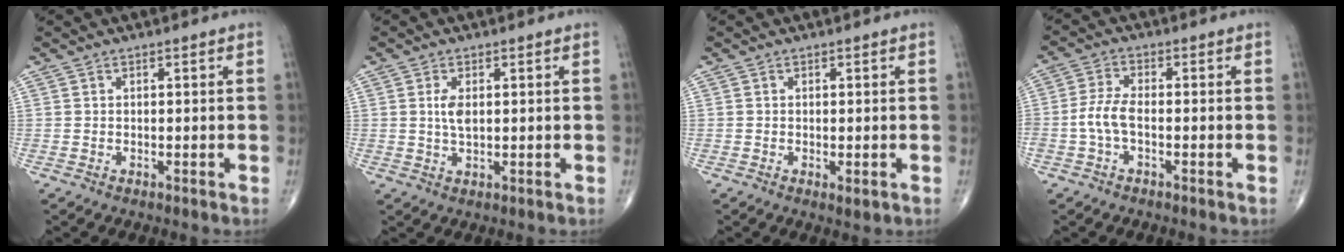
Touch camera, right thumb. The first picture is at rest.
{"total": 3.1, "force": [0.5, 1.5, 2.7], "torque": [-0.055, -0.003, 0.011]}
{"total": 1.5, "force": [-0.4, 0.5, 1.3], "torque": [-0.021, -0.005, -0.005]}
{"total": 4.1, "force": [-1.2, 1.8, 3.4], "torque": [-0.080, 0.012, -0.029]}